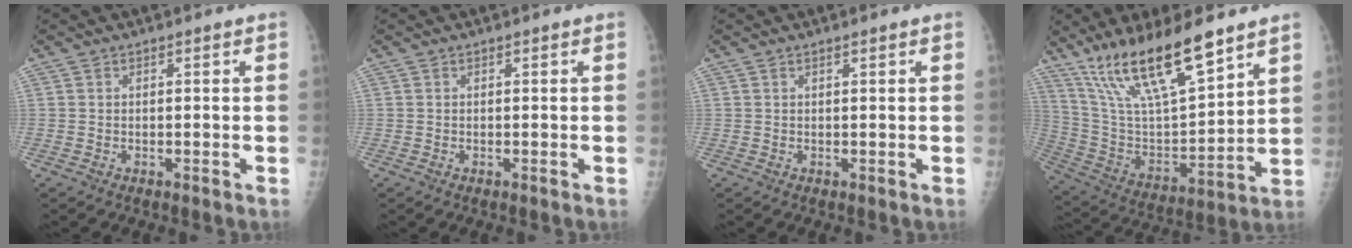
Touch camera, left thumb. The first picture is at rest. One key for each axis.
{"total": 0.0}
{"total": 0.5, "fx": 0.3, "fy": 0.2, "fz": 0.4, "tx": -0.007, "ty": -0.001, "tz": 0.004}
{"total": 20.8, "fx": 14.5, "fy": 5.0, "fz": 14.0, "tx": -0.236, "ty": -0.059, "tz": 0.278}